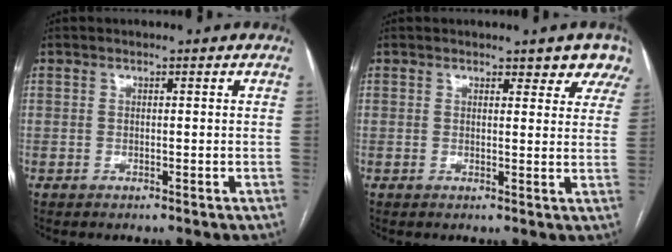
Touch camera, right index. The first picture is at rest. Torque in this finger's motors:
{"motor_torque": [0.08, 0.05, 0.04, 0.02]}